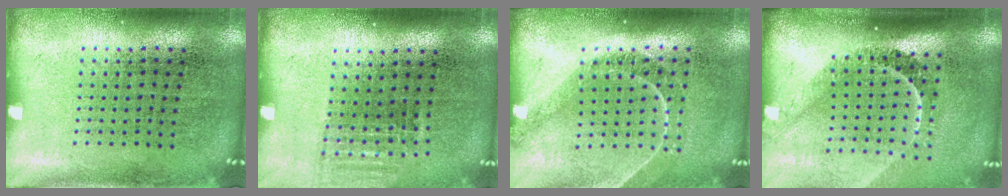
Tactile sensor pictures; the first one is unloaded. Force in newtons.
{"total": 1.0, "press": 0.9, "slide": 0.5}
{"total": 1.2, "press": 1.1, "slide": 0.4}
{"total": 2.2, "press": 1.6, "slide": 1.5}